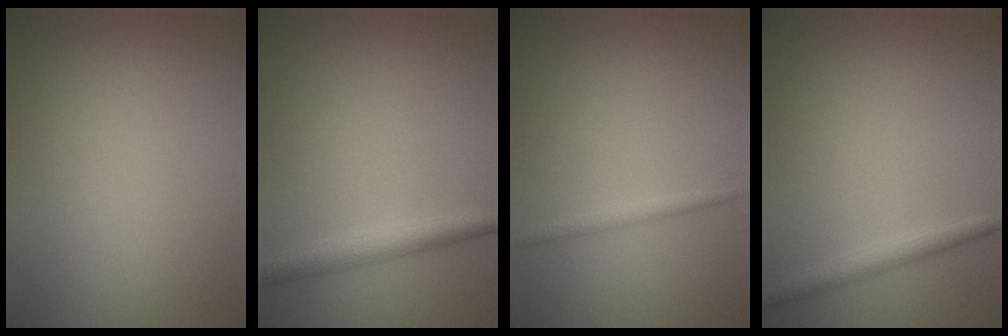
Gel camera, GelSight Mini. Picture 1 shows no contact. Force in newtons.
{"total": 2.6, "press": 2.6, "slide": 0.1}
{"total": 1.1, "press": 1.1, "slide": 0.1}
{"total": 1.9, "press": 1.9, "slide": 0.2}